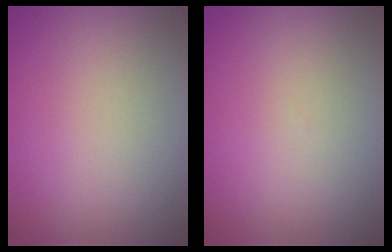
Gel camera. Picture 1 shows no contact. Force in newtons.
{"total": 0.0}